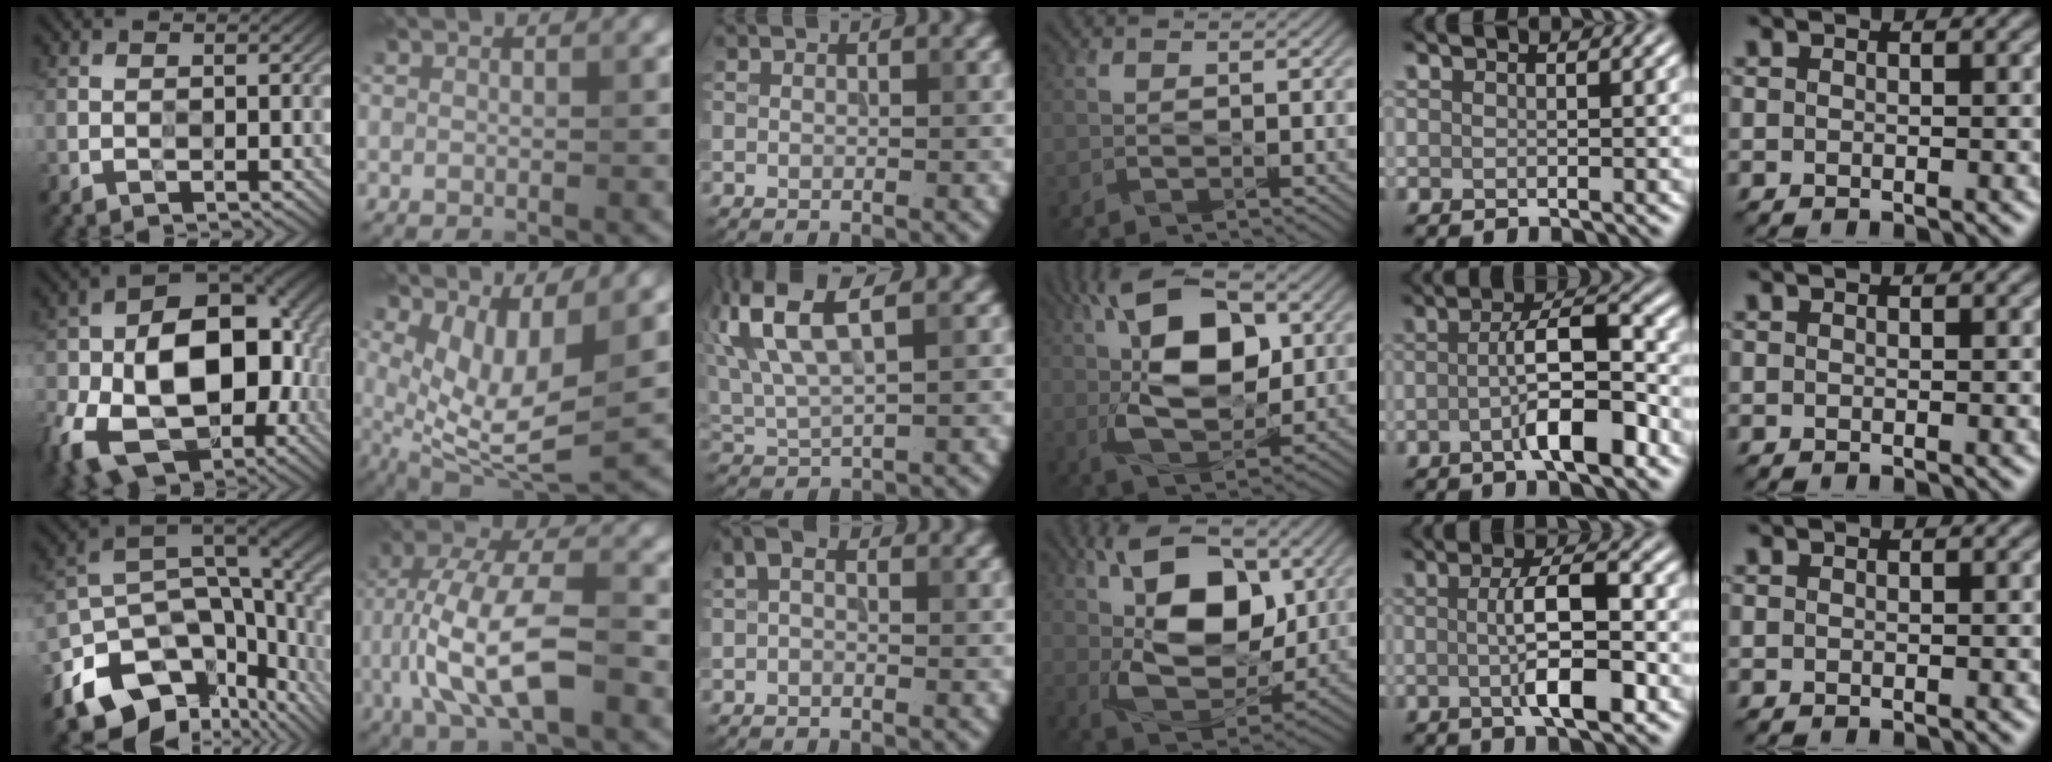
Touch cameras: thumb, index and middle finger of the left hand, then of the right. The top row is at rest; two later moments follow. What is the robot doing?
{"motion": "wipe", "object": "glasses"}